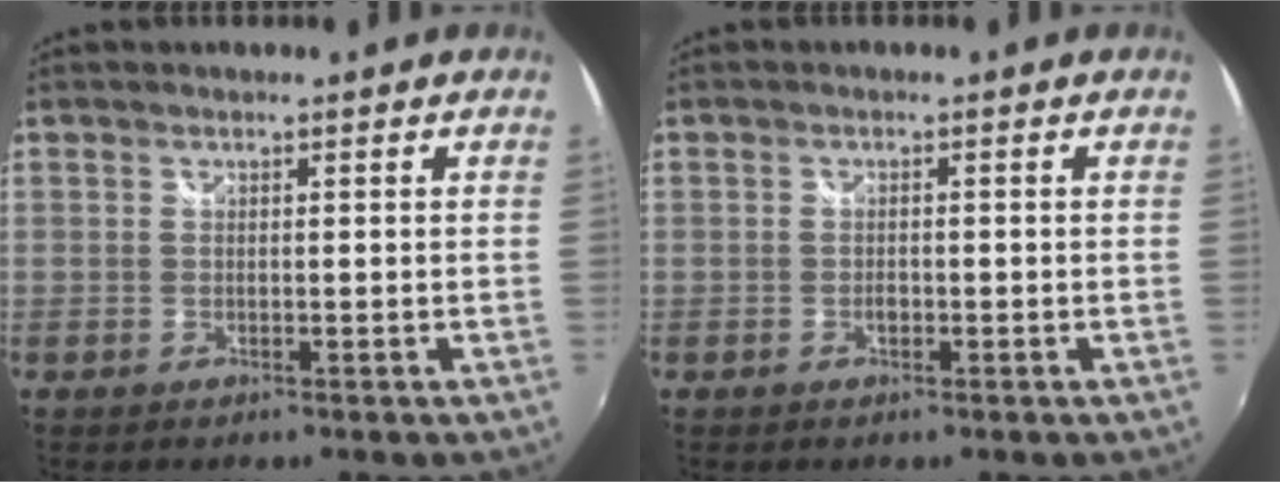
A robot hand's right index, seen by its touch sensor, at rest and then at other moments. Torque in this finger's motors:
{"motor_torque": [0.32, 0.17, 0.16, 0.03]}